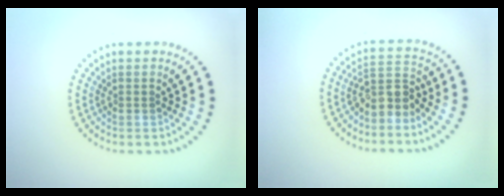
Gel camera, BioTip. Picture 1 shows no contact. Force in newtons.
{"total": 3.1, "press": 2.4, "slide": 1.9}